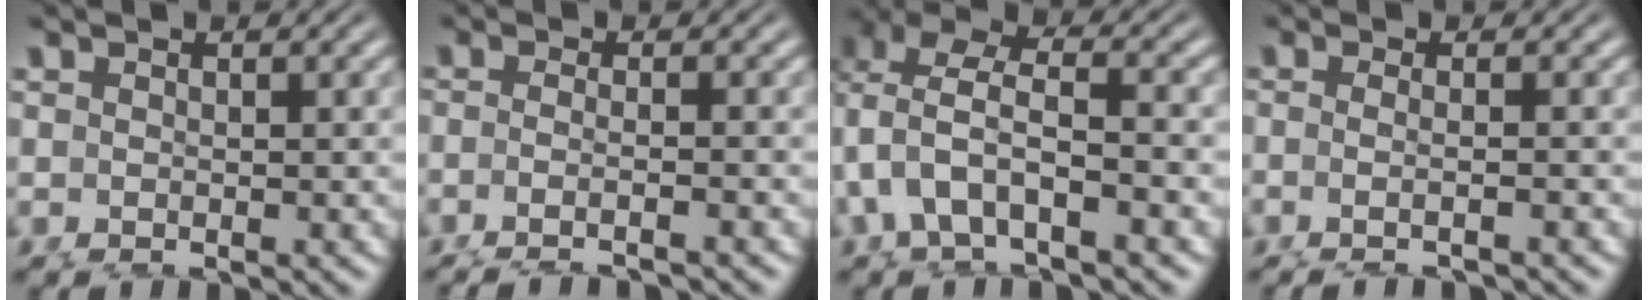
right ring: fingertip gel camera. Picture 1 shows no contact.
{"total": 2.3, "force": [-1.5, 0.5, 1.6], "torque": [-0.054, -0.019, -0.012]}
{"total": 7.4, "force": [1.2, 5.7, 4.6], "torque": [-0.107, -0.005, 0.017]}
{"total": 1.8, "force": [-1.0, 0.0, 1.5], "torque": [-0.052, -0.014, -0.004]}